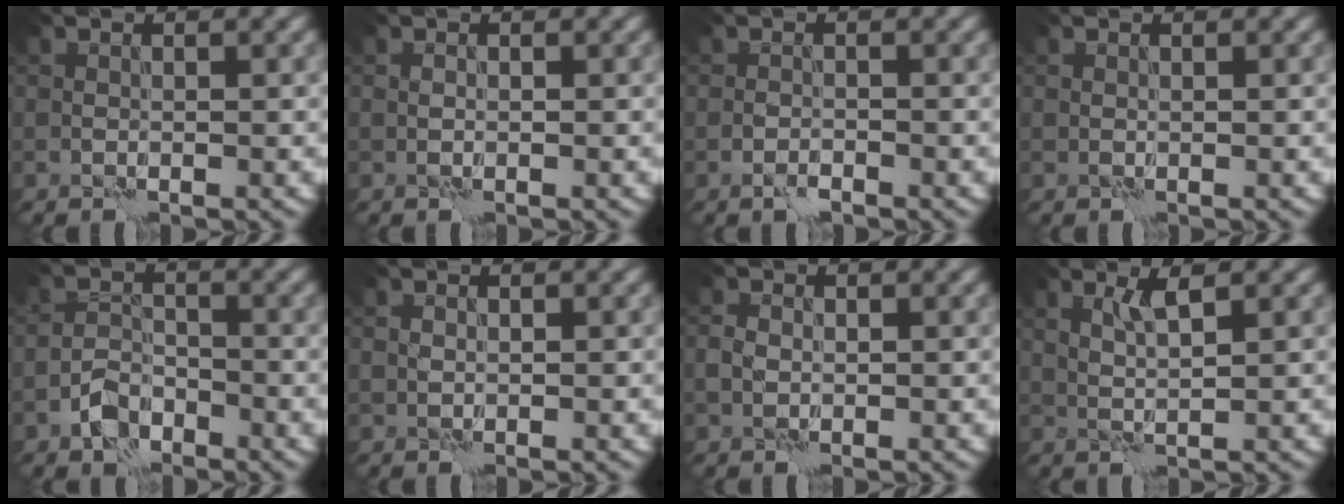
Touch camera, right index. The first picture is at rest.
{"total": 0.0}
{"total": 1.2, "force": [-0.9, 0.4, 0.6], "torque": [-0.012, 0.004, -0.020]}
{"total": 0.0}
{"total": 3.1, "force": [-2.2, 1.8, 1.3], "torque": [-0.019, 0.008, -0.047]}
{"total": 0.0}
{"total": 1.1, "force": [-0.1, 0.9, 0.5], "torque": [-0.012, 0.001, -0.007]}
{"total": 1.8, "force": [1.0, 0.0, 1.4], "torque": [-0.033, 0.001, 0.019]}